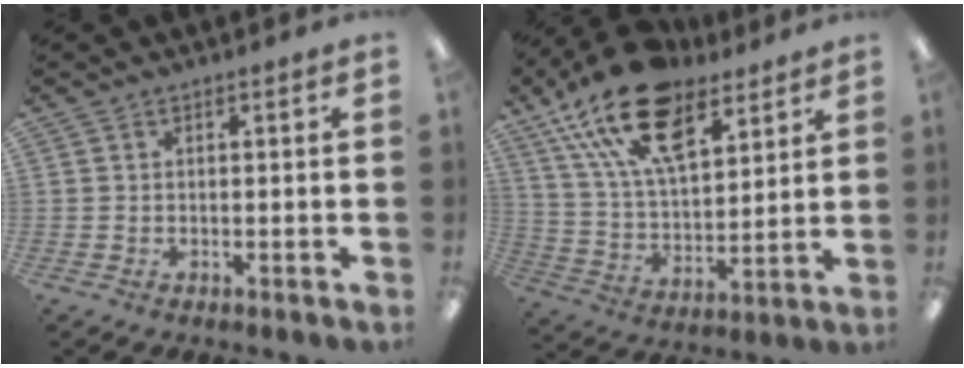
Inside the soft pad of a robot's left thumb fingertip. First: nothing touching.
{"total": 20.8, "force": [13.1, 10.1, 12.6], "torque": [-0.229, -0.055, 0.236]}